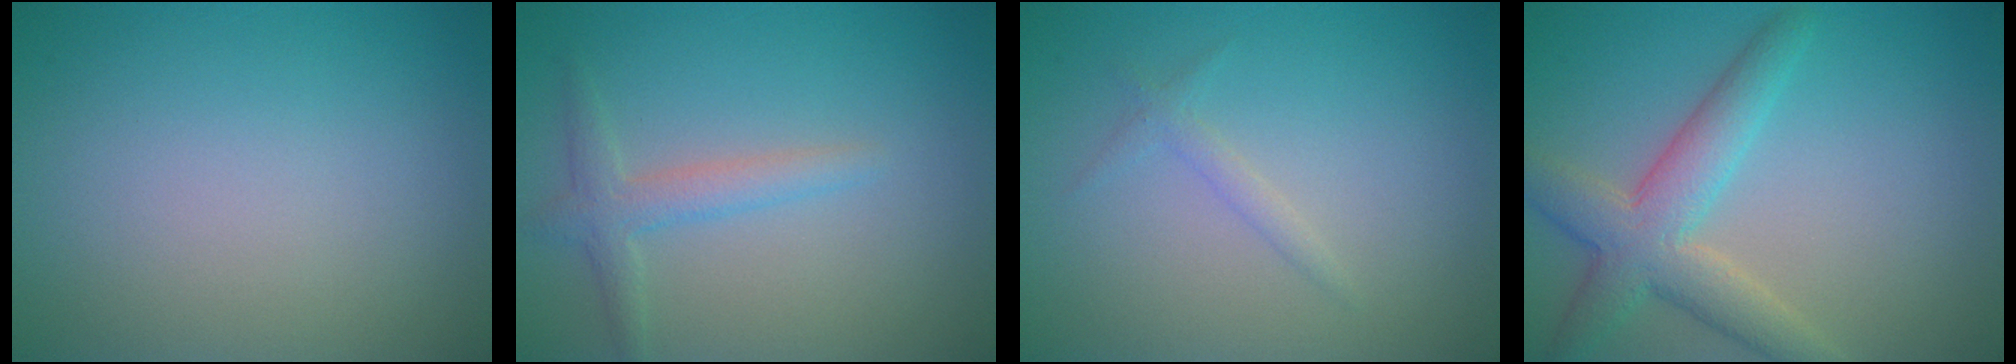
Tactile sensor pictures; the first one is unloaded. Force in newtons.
{"total": 2.3, "press": 2.3, "slide": 0.1}
{"total": 1.1, "press": 1.1, "slide": 0.1}
{"total": 4.3, "press": 4.3, "slide": 0.3}